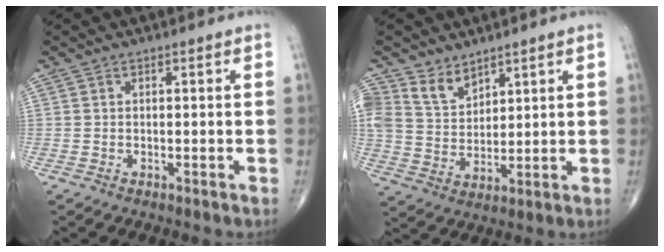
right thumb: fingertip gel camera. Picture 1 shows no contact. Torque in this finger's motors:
{"motor_torque": [0.09, 0.11, 0.55, 0.65, 0.06]}